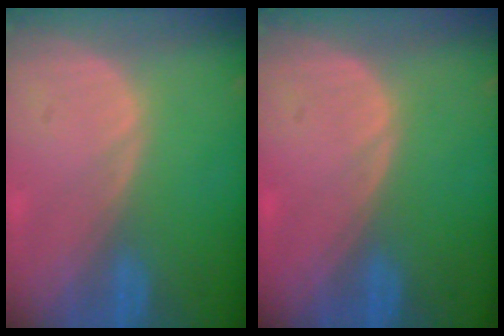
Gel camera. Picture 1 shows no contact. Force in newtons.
{"total": 0.0}